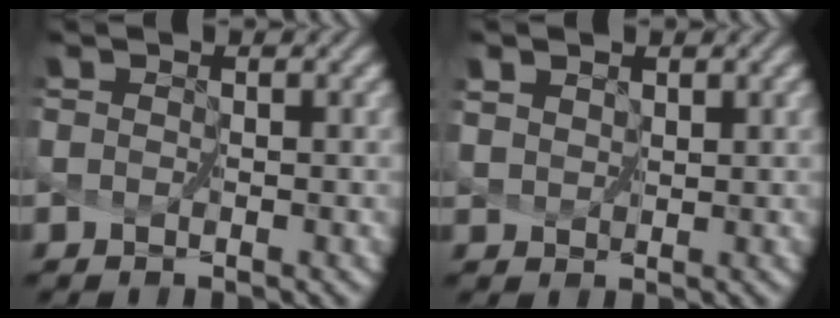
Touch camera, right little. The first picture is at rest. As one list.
[{"total": 1.3, "force": [1.1, 0.7, 0.0], "torque": [0.018, 0.000, 0.019]}]